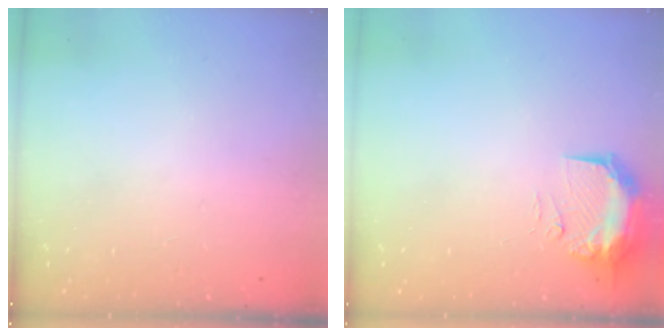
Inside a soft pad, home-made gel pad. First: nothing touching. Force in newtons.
{"total": 11.4, "press": 10.0, "slide": 5.4}